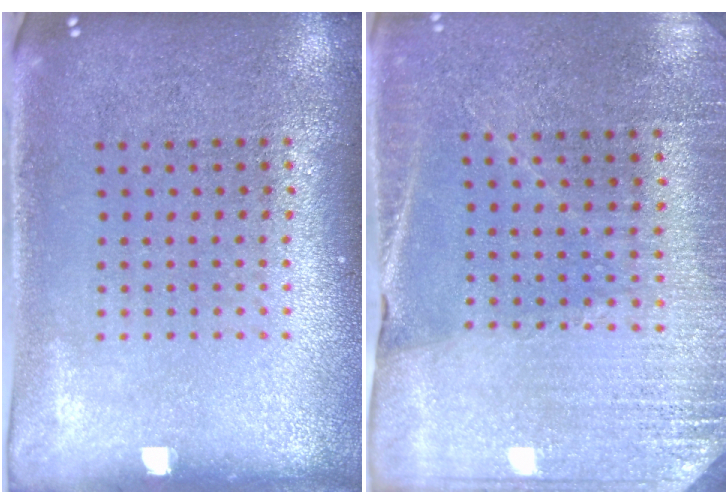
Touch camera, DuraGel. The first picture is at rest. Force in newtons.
{"total": 2.7, "press": 2.6, "slide": 0.3}